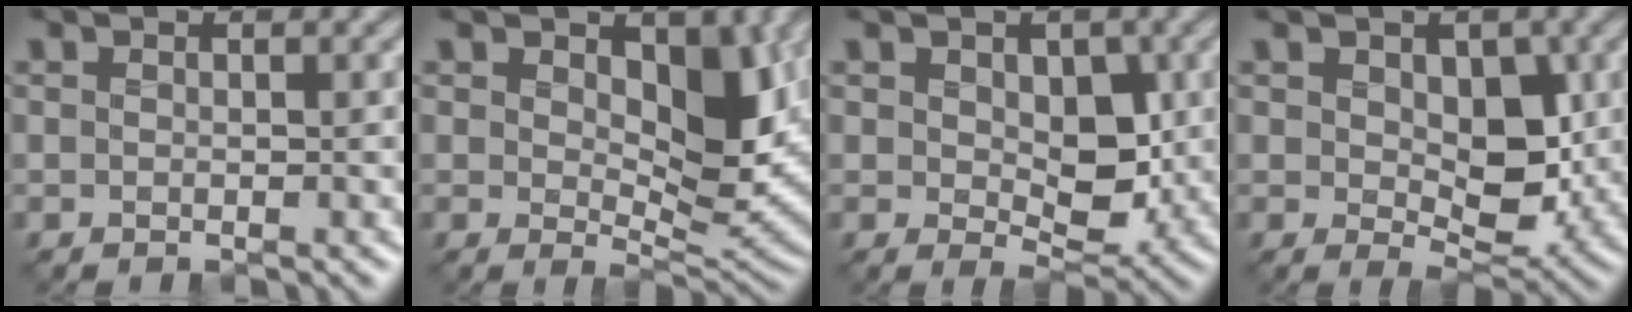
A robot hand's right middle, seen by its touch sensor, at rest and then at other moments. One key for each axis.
{"total": 7.0, "fx": 2.0, "fy": 3.7, "fz": 5.6, "tx": -0.086, "ty": -0.017, "tz": 0.027}
{"total": 4.8, "fx": 0.5, "fy": 3.1, "fz": 3.7, "tx": -0.058, "ty": -0.014, "tz": 0.007}
{"total": 5.4, "fx": 0.7, "fy": 3.4, "fz": 4.1, "tx": -0.067, "ty": -0.015, "tz": 0.009}